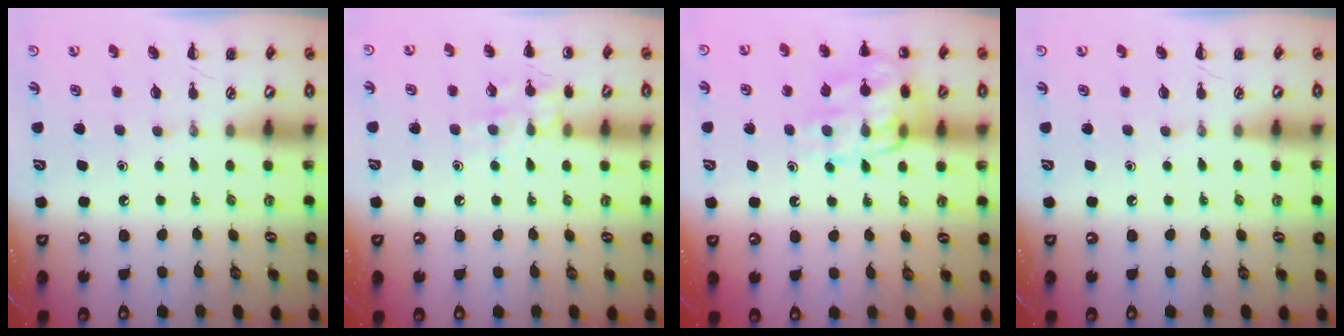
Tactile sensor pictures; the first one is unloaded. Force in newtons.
{"total": 9.4, "press": 9.4, "slide": 0.8}
{"total": 15.1, "press": 15.0, "slide": 1.4}
{"total": 0.0}